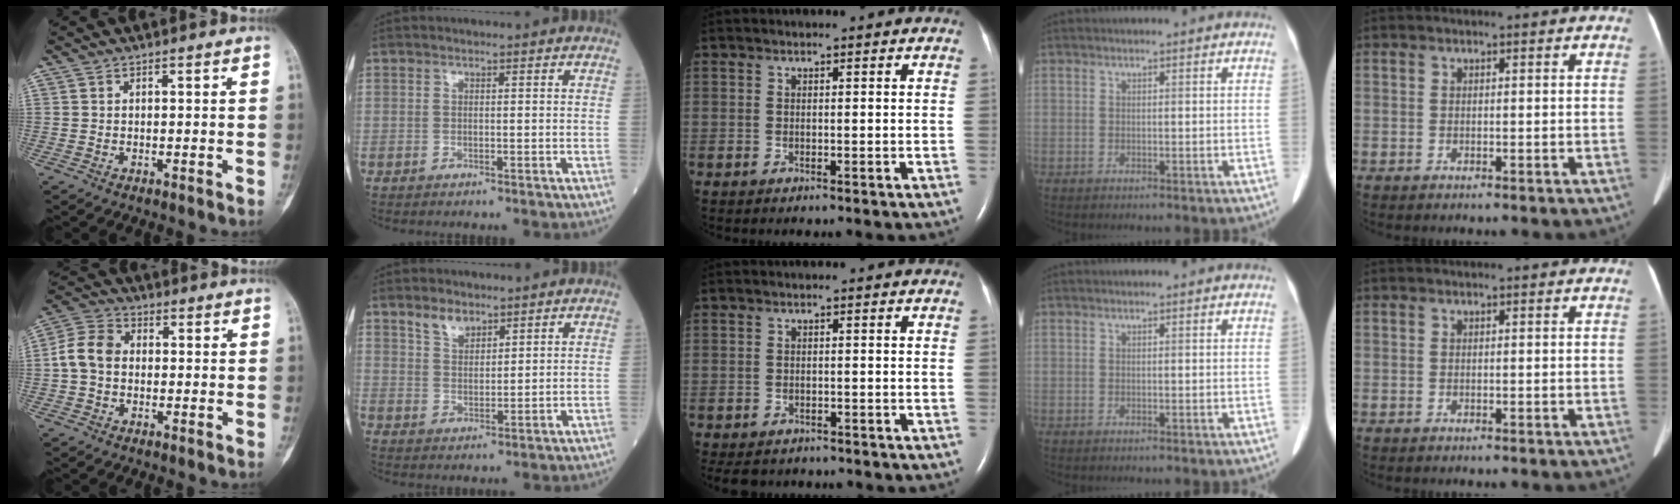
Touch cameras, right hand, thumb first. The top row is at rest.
{"thumb": {"total": 7.3, "force": [-0.2, 5.7, 4.6], "torque": [-0.085, 0.024, -0.015]}, "index": {"total": 3.8, "force": [2.9, 1.8, 1.7], "torque": [-0.034, 0.000, 0.060]}, "middle": {"total": 5.9, "force": [-5.0, 2.7, 1.5], "torque": [-0.022, -0.002, -0.065]}}